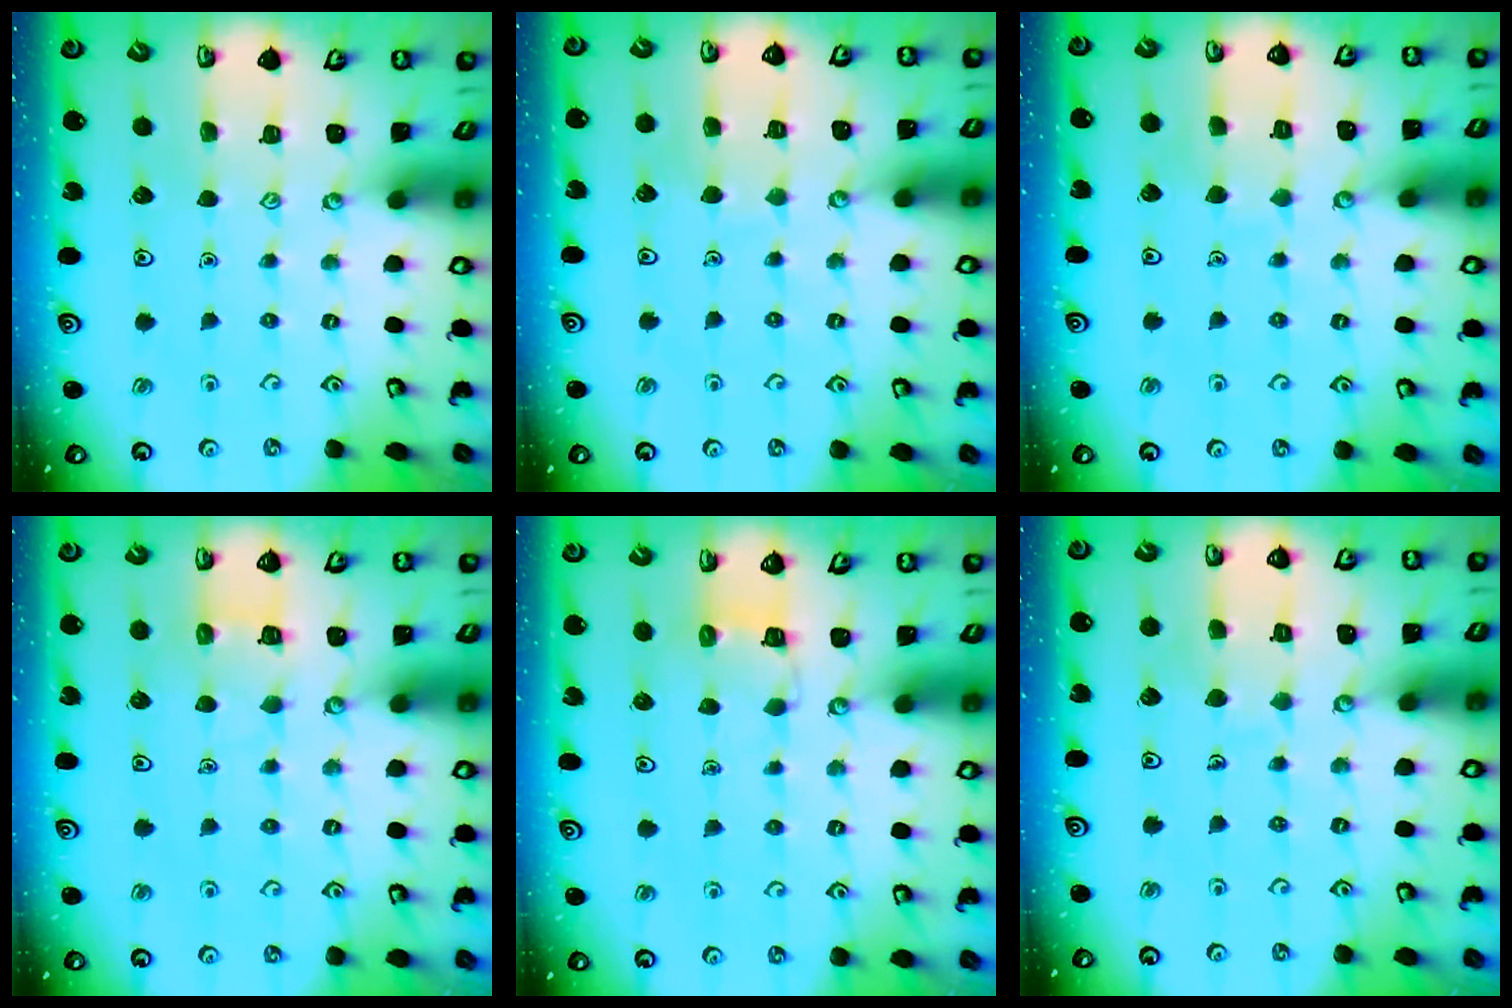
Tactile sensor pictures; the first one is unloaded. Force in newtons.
{"total": 3.7, "press": 3.7, "slide": 0.3}
{"total": 4.4, "press": 4.4, "slide": 0.4}
{"total": 5.2, "press": 5.2, "slide": 0.5}
{"total": 4.5, "press": 4.5, "slide": 0.4}
{"total": 5.7, "press": 5.7, "slide": 0.2}